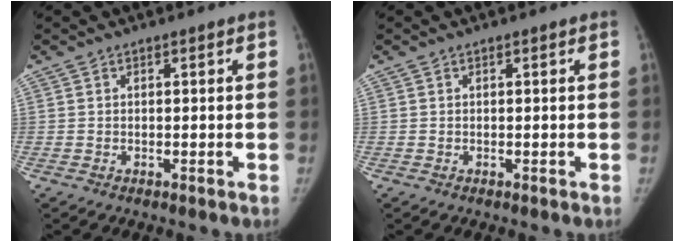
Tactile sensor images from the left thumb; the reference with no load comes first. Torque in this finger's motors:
{"motor_torque": [0.13, 0.03, -0.25, 0.10, 0.03]}